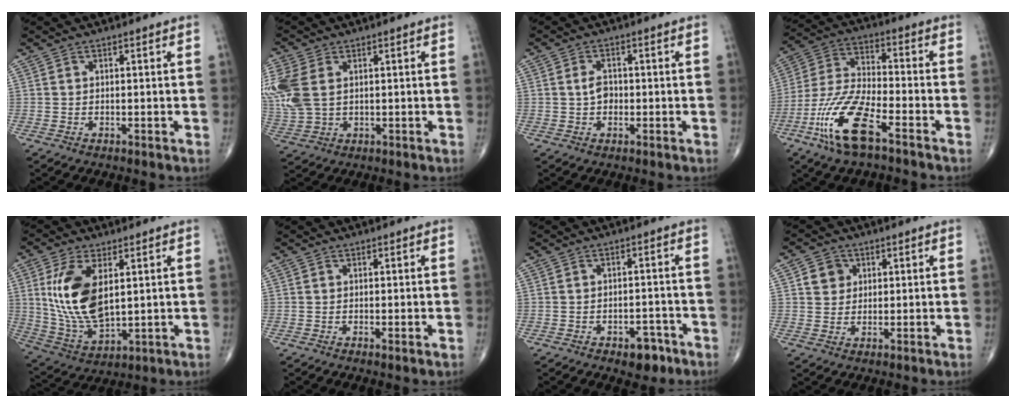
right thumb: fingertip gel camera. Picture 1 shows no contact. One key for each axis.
{"total": 11.6, "fx": 2.5, "fy": 7.7, "fz": 8.3, "tx": -0.226, "ty": 0.001, "tz": 0.058}
{"total": 2.8, "fx": -0.2, "fy": 2.1, "fz": 2.0, "tx": -0.029, "ty": 0.005, "tz": -0.006}
{"total": 14.8, "fx": -8.0, "fy": 4.7, "fz": 11.5, "tx": -0.248, "ty": 0.034, "tz": -0.155}
{"total": 14.5, "fx": 3.3, "fy": 7.3, "fz": 12.1, "tx": -0.239, "ty": -0.021, "tz": 0.078}
{"total": 0.8, "fx": -0.2, "fy": 0.0, "fz": 0.8, "tx": -0.016, "ty": -0.003, "tz": -0.004}
{"total": 5.0, "fx": -3.0, "fy": 2.8, "fz": 2.9, "tx": -0.018, "ty": 0.023, "tz": -0.037}
{"total": 4.2, "fx": 1.4, "fy": 3.7, "fz": 1.3, "tx": -0.003, "ty": -0.003, "tz": 0.021}